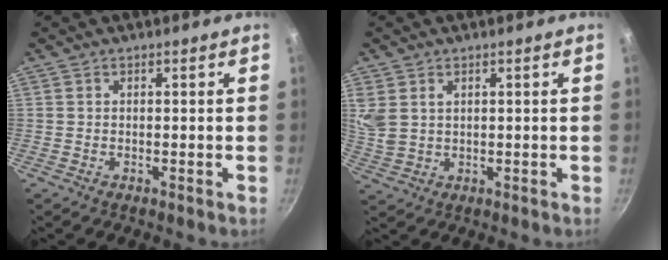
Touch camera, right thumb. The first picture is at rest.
{"total": 5.3, "force": [2.0, 3.6, 3.2], "torque": [-0.060, -0.005, 0.049]}